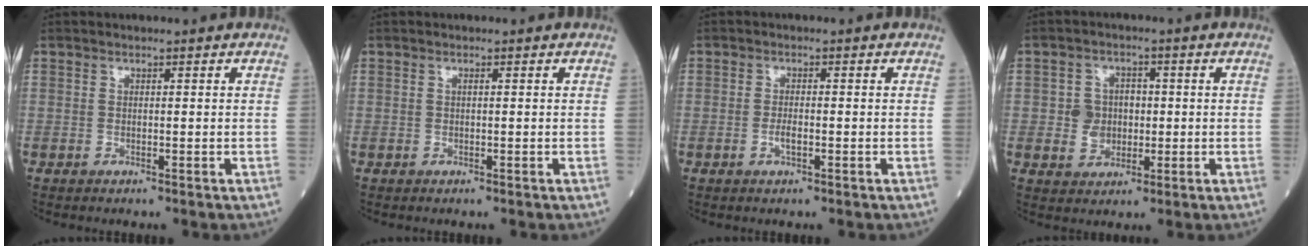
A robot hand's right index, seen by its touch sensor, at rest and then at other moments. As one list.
[{"total": 0.0}, {"total": 1.7, "force": [-0.6, 0.4, 1.5], "torque": [-0.026, 0.001, -0.010]}, {"total": 4.6, "force": [-0.1, 4.1, 2.1], "torque": [-0.036, 0.010, 0.001]}]